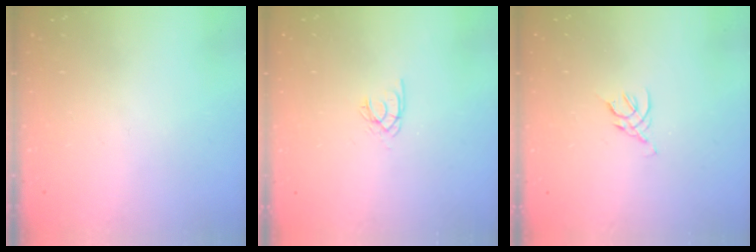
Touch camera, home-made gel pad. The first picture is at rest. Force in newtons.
{"total": 2.0, "press": 2.0, "slide": 0.4}
{"total": 2.5, "press": 2.5, "slide": 0.7}